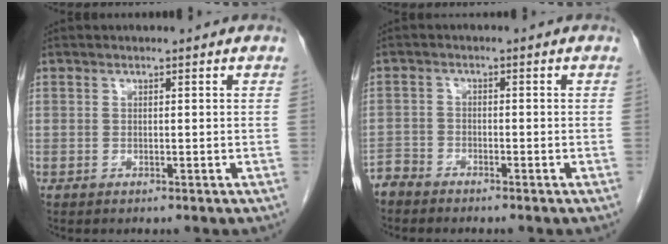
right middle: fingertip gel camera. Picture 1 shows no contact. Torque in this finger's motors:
{"motor_torque": [0.19, -0.20, 0.00, 0.00]}